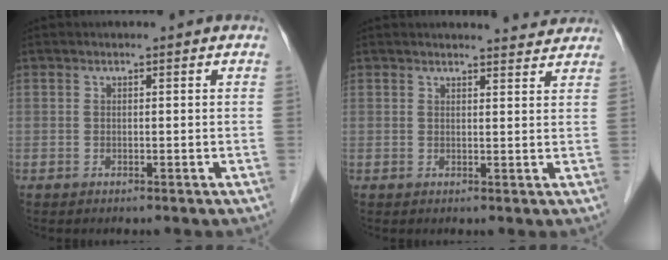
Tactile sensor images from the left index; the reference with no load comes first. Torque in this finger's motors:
{"motor_torque": [0.76, -1.04, 0.08, 0.01]}